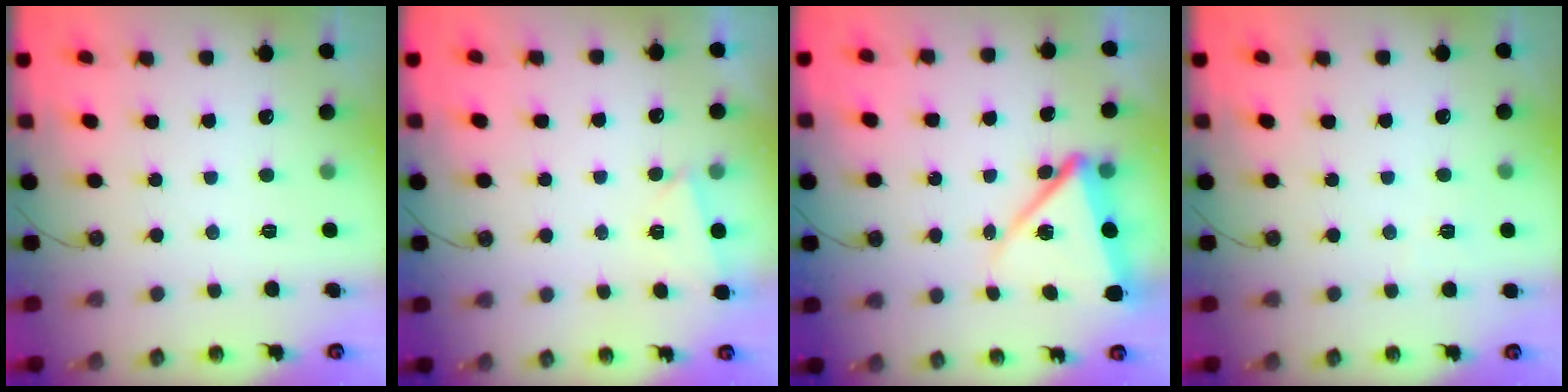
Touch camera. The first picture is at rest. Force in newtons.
{"total": 2.8, "press": 1.6, "slide": 2.3}
{"total": 11.4, "press": 11.3, "slide": 1.7}
{"total": 4.0, "press": 2.8, "slide": 2.8}